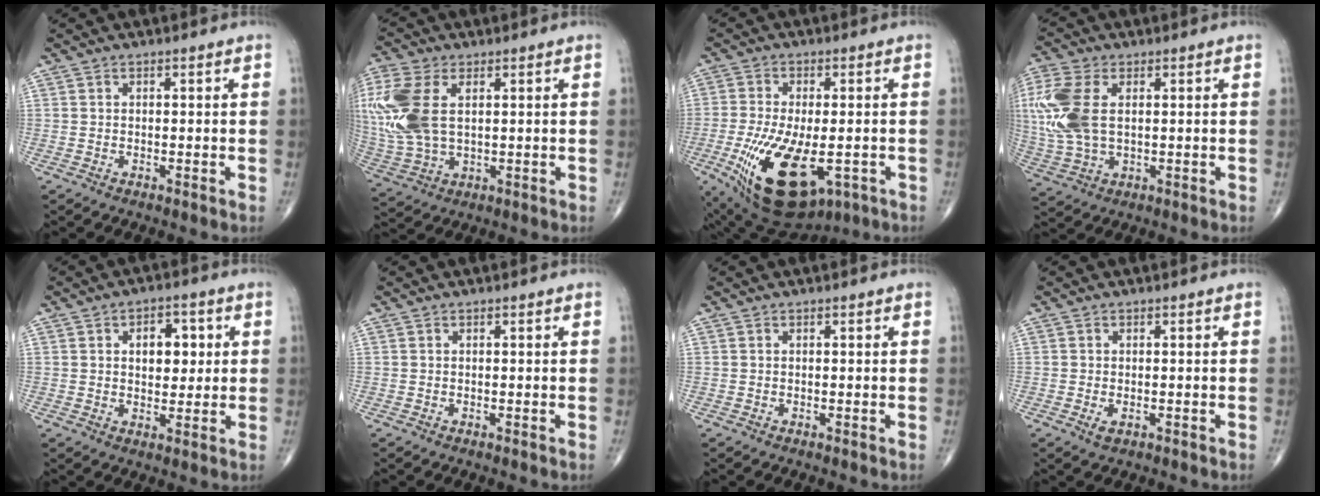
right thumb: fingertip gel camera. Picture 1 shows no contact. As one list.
[{"total": 15.8, "force": [3.4, 9.0, 12.5], "torque": [-0.312, -0.001, 0.070]}, {"total": 18.7, "force": [-6.5, 8.8, 15.1], "torque": [-0.306, -0.017, -0.087]}, {"total": 13.3, "force": [2.2, 7.6, 10.6], "torque": [-0.270, 0.005, 0.048]}, {"total": 7.2, "force": [1.6, 4.6, 5.3], "torque": [-0.042, -0.002, 0.022]}, {"total": 0.0}, {"total": 0.0}, {"total": 1.6, "force": [-0.5, 0.9, 1.2], "torque": [-0.025, -0.004, -0.008]}]